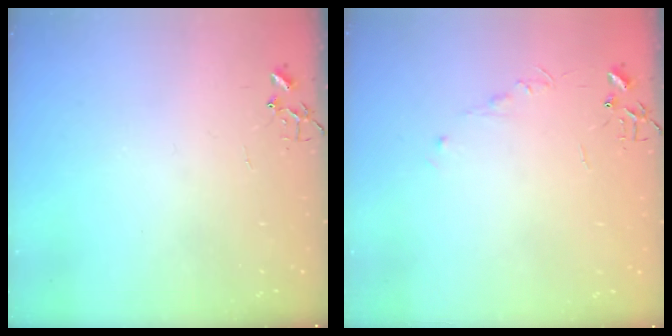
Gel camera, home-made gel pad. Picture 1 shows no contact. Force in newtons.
{"total": 4.0, "press": 3.9, "slide": 0.5}